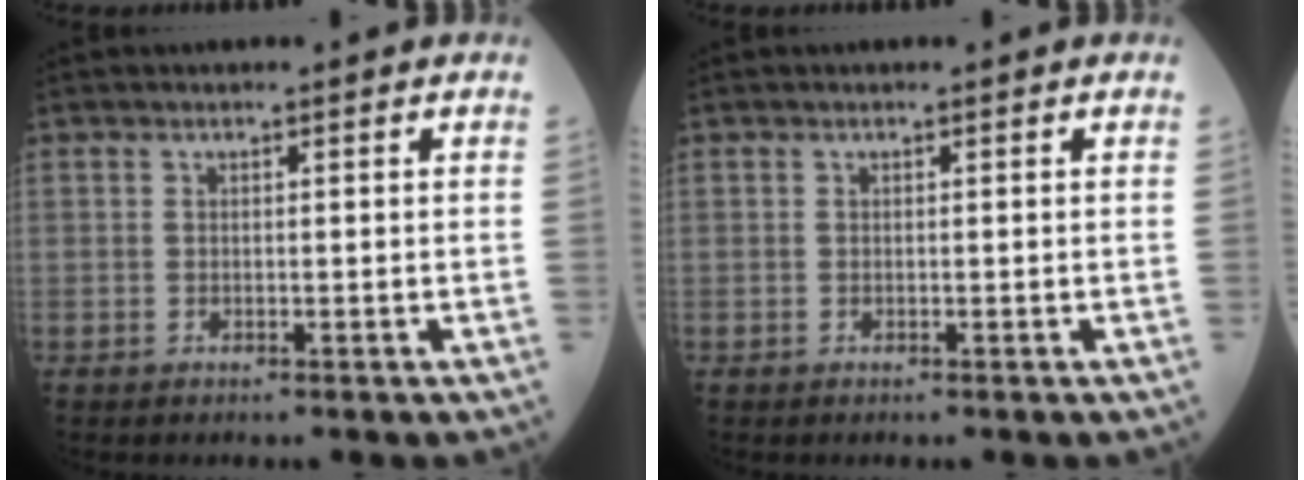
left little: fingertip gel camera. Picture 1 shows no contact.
{"total": 0.0}